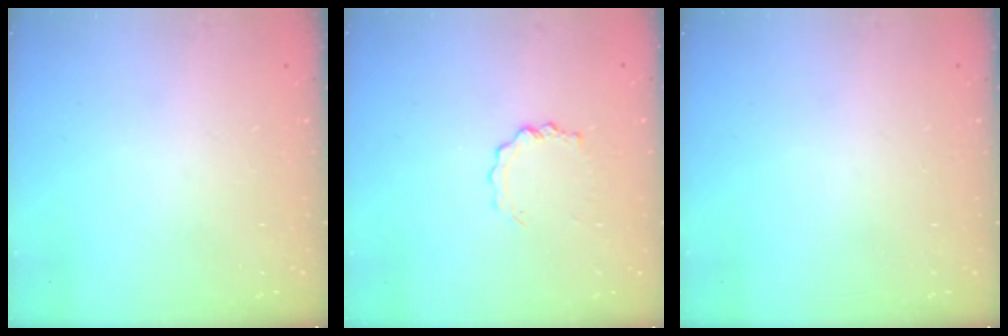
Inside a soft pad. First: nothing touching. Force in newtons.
{"total": 3.6, "press": 3.6, "slide": 0.3}
{"total": 0.0}